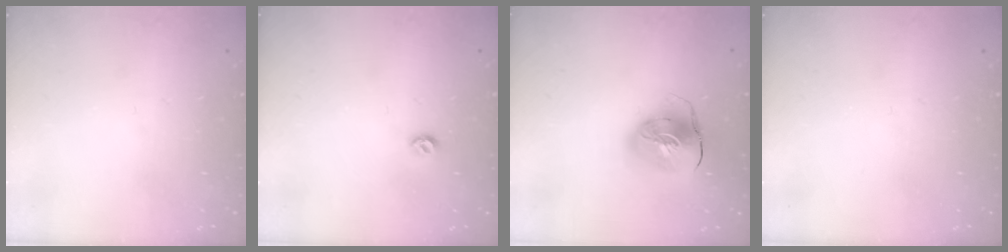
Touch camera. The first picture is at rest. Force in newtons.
{"total": 5.3, "press": 5.3, "slide": 0.7}
{"total": 11.9, "press": 11.7, "slide": 1.8}
{"total": 0.0}